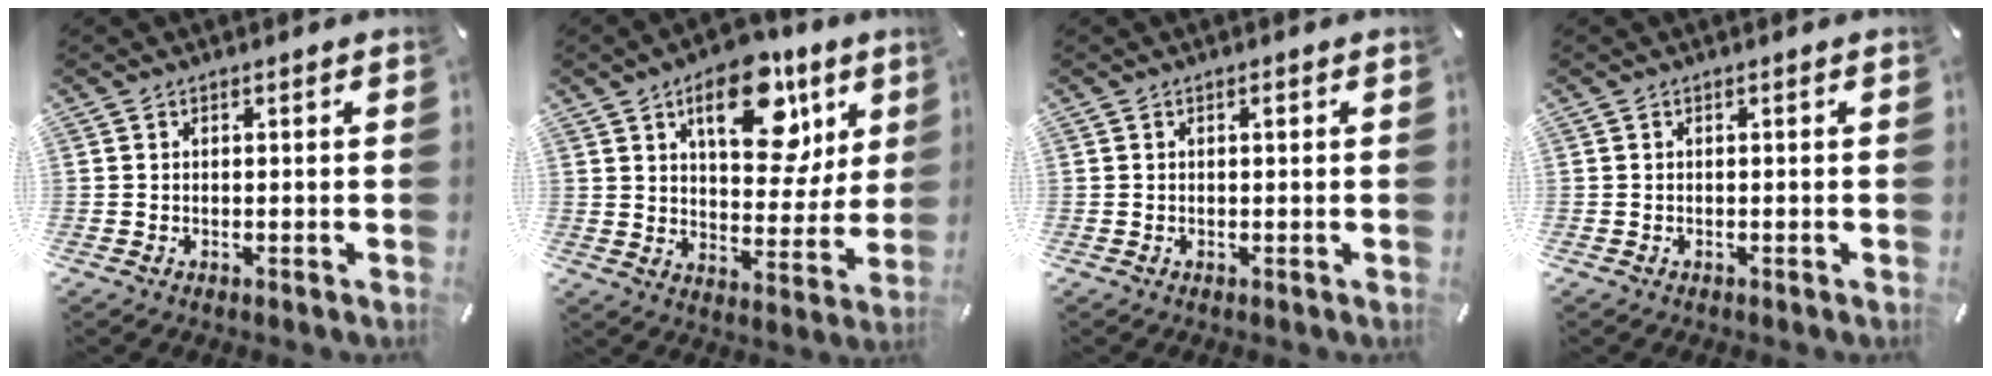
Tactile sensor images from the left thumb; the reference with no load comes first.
{"total": 18.8, "force": [9.7, 10.1, 12.5], "torque": [-0.156, -0.050, 0.158]}
{"total": 0.6, "force": [0.2, 0.1, 0.6], "torque": [-0.013, 0.000, 0.003]}
{"total": 0.0}